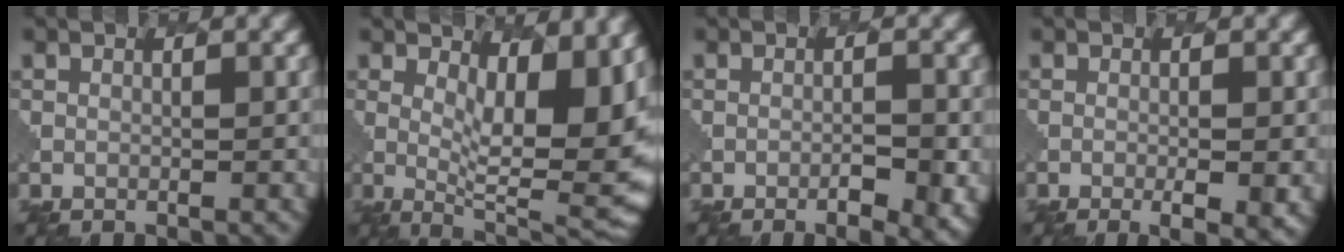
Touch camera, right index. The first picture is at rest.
{"total": 11.7, "force": [2.6, 4.9, 10.3], "torque": [-0.117, -0.012, 0.044]}
{"total": 3.5, "force": [-1.7, 1.0, 2.9], "torque": [-0.050, 0.003, -0.021]}
{"total": 3.6, "force": [-1.0, 0.9, 3.3], "torque": [-0.046, -0.009, -0.007]}